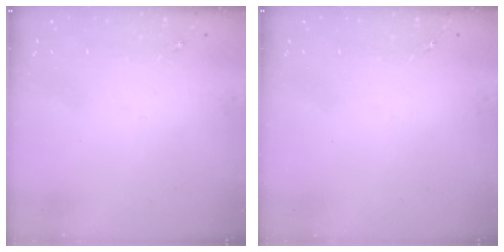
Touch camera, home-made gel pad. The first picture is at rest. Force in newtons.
{"total": 0.0}